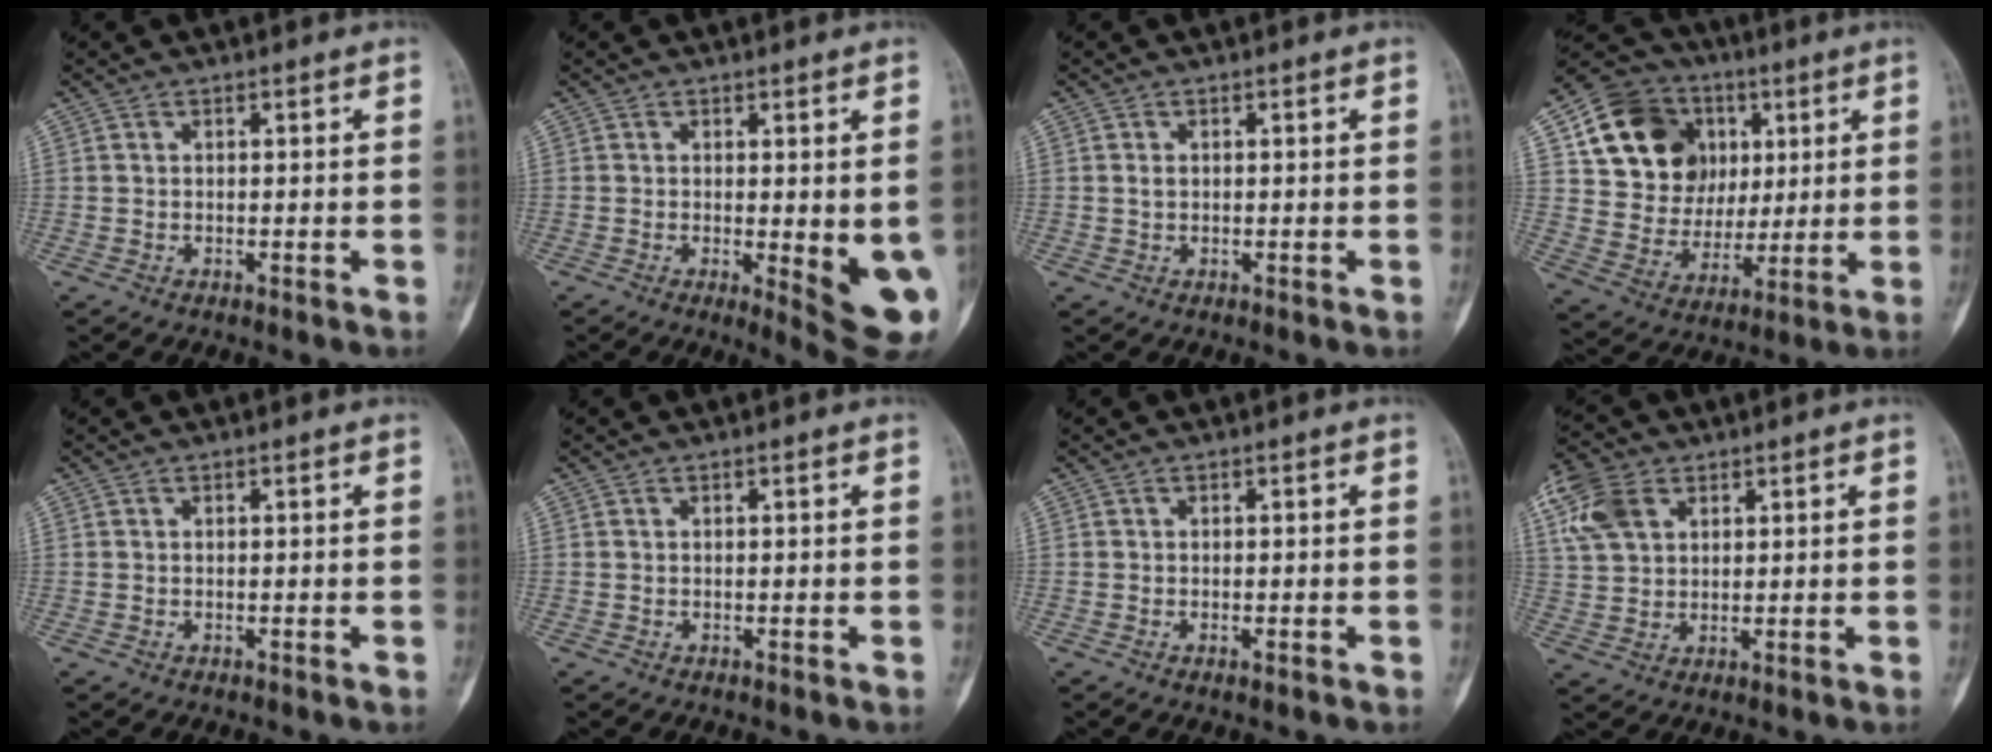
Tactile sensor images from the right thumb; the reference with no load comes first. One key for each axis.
{"total": 9.6, "fx": -1.6, "fy": 2.7, "fz": 9.1, "tx": -0.105, "ty": -0.020, "tz": -0.015}
{"total": 0.9, "fx": 0.1, "fy": 0.7, "fz": 0.6, "tx": -0.012, "ty": 0.003, "tz": 0.003}
{"total": 19.2, "fx": 6.2, "fy": 15.7, "fz": 9.2, "tx": -0.120, "ty": 0.006, "tz": 0.119}
{"total": 0.0}
{"total": 0.0}
{"total": 1.0, "fx": -0.4, "fy": 0.4, "fz": 0.8, "tx": -0.014, "ty": 0.002, "tz": -0.005}
{"total": 9.1, "fx": 4.0, "fy": 6.3, "fz": 5.3, "tx": -0.108, "ty": 0.002, "tz": 0.077}